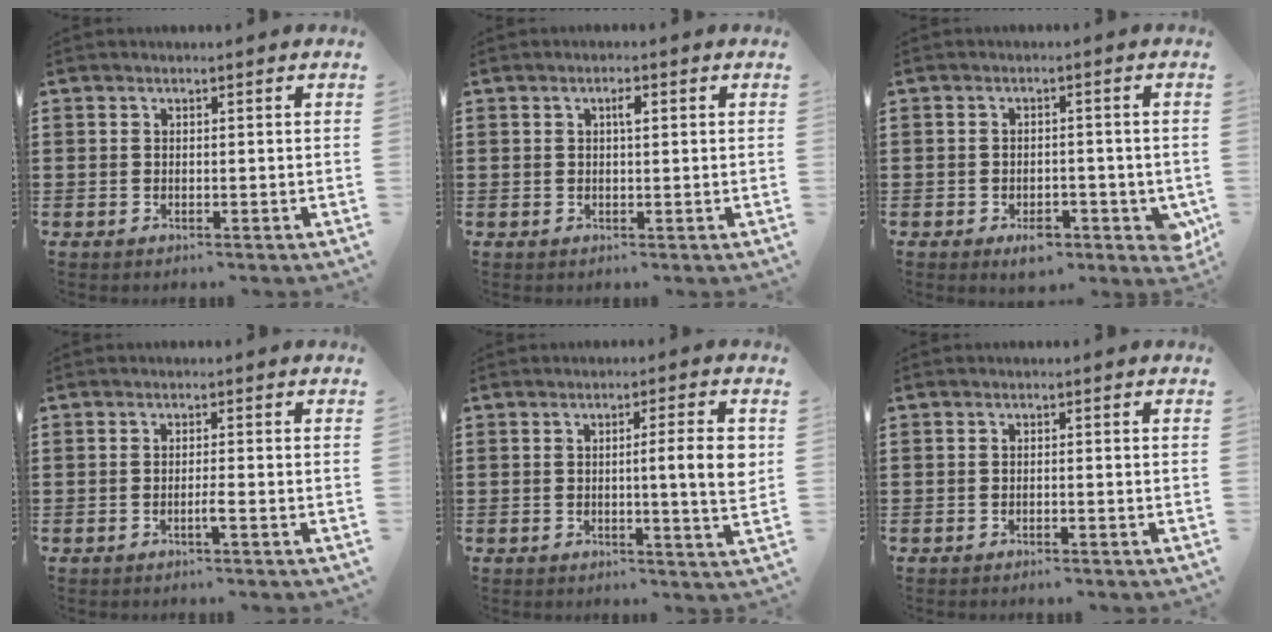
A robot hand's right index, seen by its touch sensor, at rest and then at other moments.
{"total": 1.9, "force": [0.5, 0.6, 1.8], "torque": [-0.028, 0.003, 0.004]}
{"total": 4.7, "force": [-2.2, 2.9, 3.0], "torque": [-0.042, 0.008, -0.038]}
{"total": 1.7, "force": [-0.9, -0.1, 1.5], "torque": [-0.026, -0.004, -0.016]}
{"total": 6.3, "force": [0.7, 0.4, 6.3], "torque": [-0.090, -0.013, 0.002]}
{"total": 0.7, "force": [-0.7, -0.1, 0.3], "torque": [-0.006, -0.001, -0.014]}